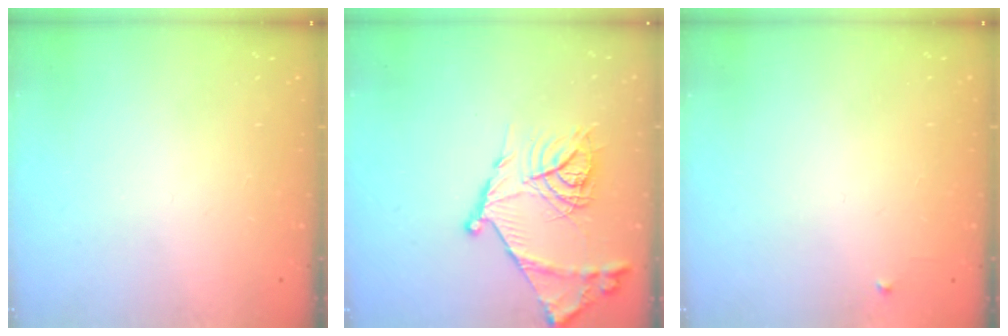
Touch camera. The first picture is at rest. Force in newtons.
{"total": 18.1, "press": 18.0, "slide": 1.7}
{"total": 2.4, "press": 2.3, "slide": 0.4}